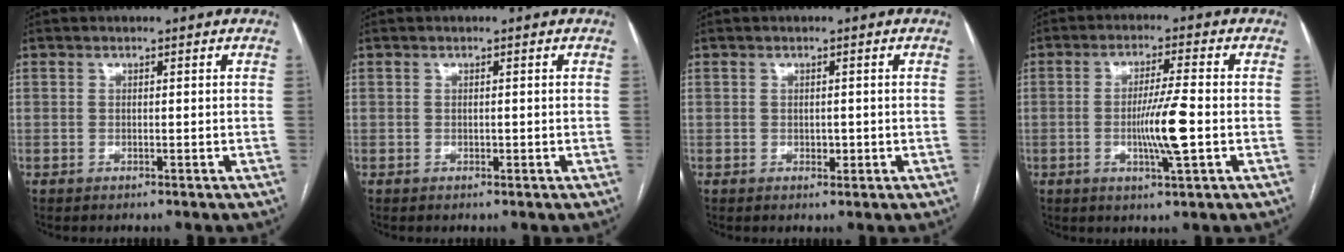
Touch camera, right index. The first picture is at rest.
{"total": 0.0}
{"total": 1.1, "force": [-0.2, 0.8, 0.7], "torque": [-0.009, 0.000, 0.000]}
{"total": 7.2, "force": [-1.4, -0.2, 7.1], "torque": [-0.129, -0.010, -0.025]}